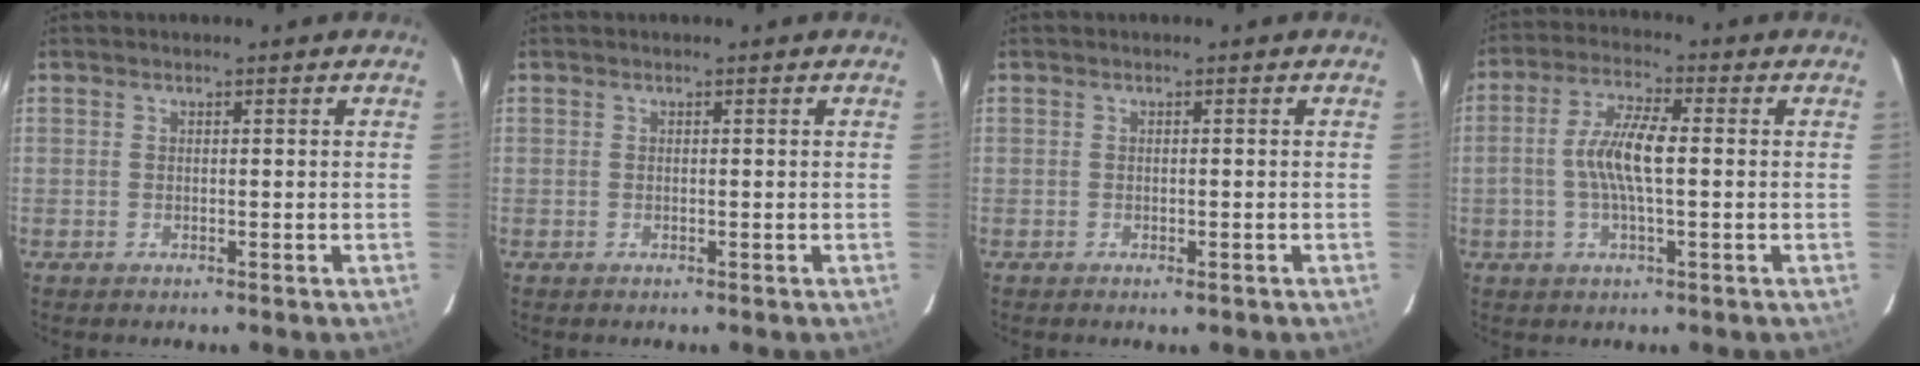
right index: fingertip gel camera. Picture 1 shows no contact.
{"total": 0.0}
{"total": 1.2, "force": [-0.8, 0.4, 0.8], "torque": [-0.014, 0.000, -0.011]}
{"total": 8.0, "force": [-0.4, 1.9, 7.8], "torque": [-0.155, 0.008, -0.009]}